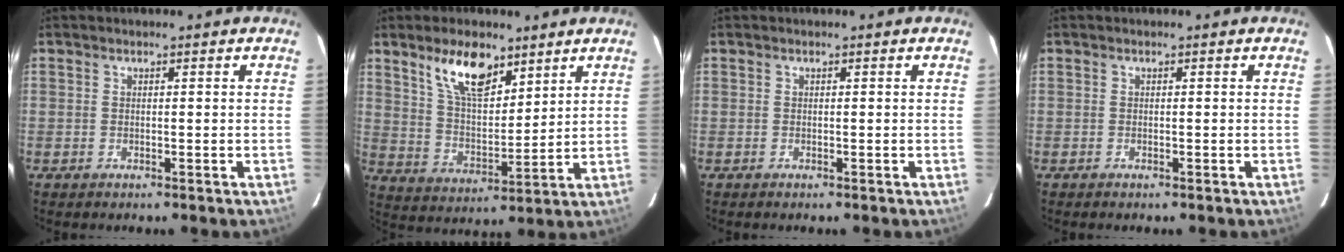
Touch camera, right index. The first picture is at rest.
{"total": 11.7, "force": [7.7, 4.9, 7.4], "torque": [-0.124, 0.001, 0.148]}
{"total": 0.0}
{"total": 0.0}